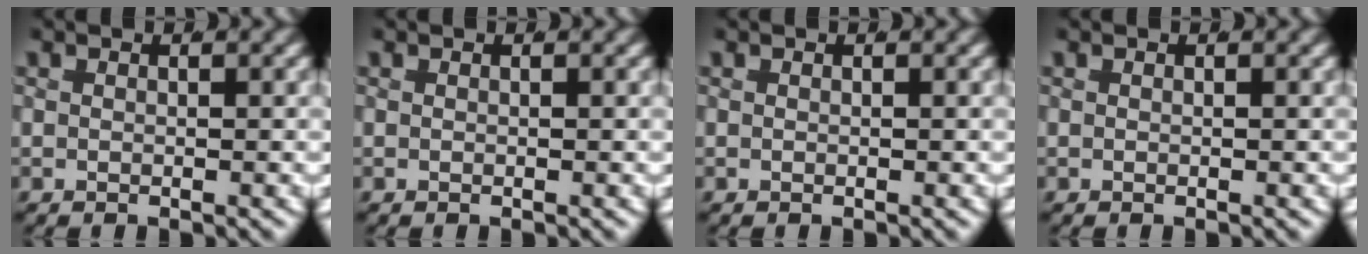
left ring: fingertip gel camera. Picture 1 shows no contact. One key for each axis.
{"total": 0.0}
{"total": 0.0}
{"total": 0.0}